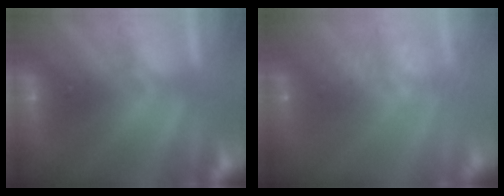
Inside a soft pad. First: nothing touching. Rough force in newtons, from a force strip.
{"total": 6.5}